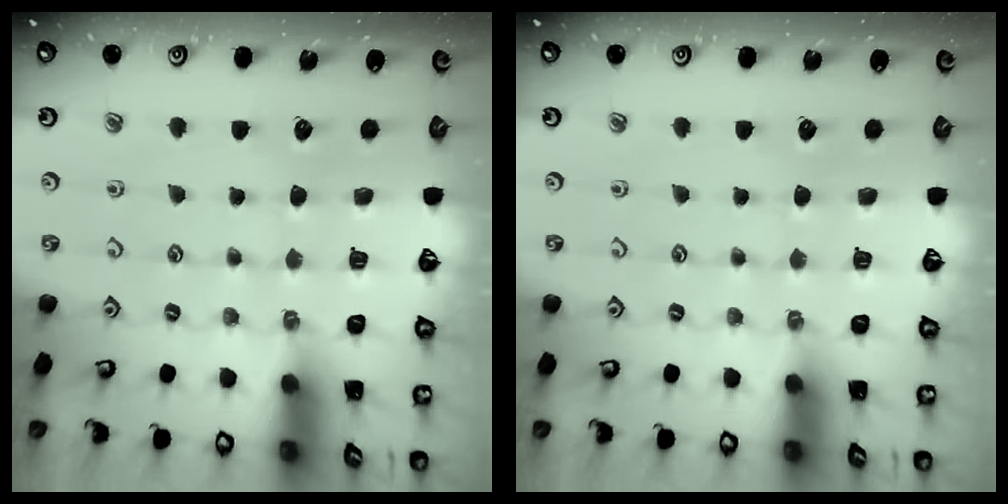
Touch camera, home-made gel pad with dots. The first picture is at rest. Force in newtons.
{"total": 0.0}